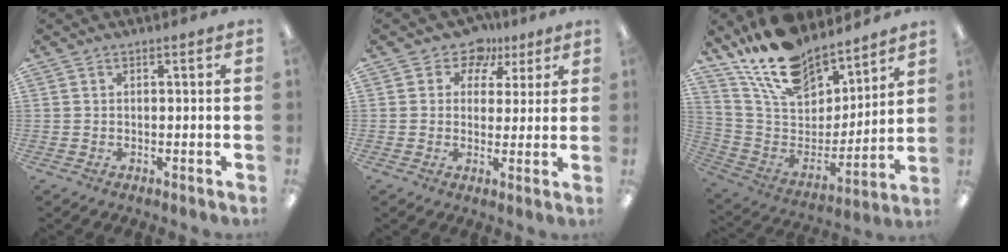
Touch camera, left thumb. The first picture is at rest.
{"total": 7.2, "force": [4.8, 5.1, 1.8], "torque": [-0.034, -0.029, 0.084]}
{"total": 19.4, "force": [15.9, 8.4, 7.2], "torque": [-0.157, -0.101, 0.290]}